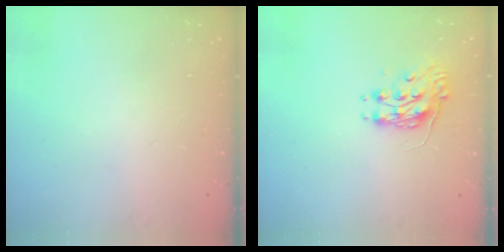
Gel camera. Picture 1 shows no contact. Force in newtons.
{"total": 8.2, "press": 8.2, "slide": 0.3}